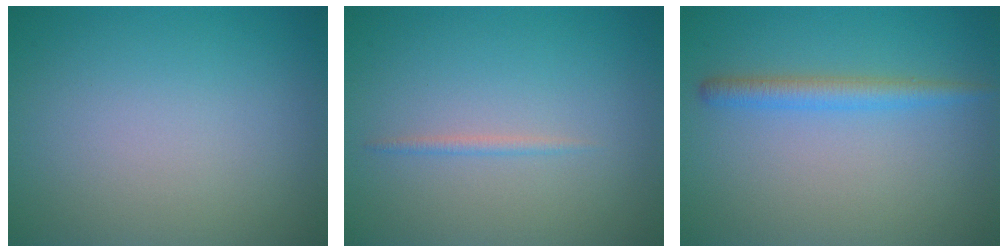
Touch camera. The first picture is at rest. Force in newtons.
{"total": 0.7, "press": 0.7, "slide": 0.1}
{"total": 2.3, "press": 2.3, "slide": 0.1}